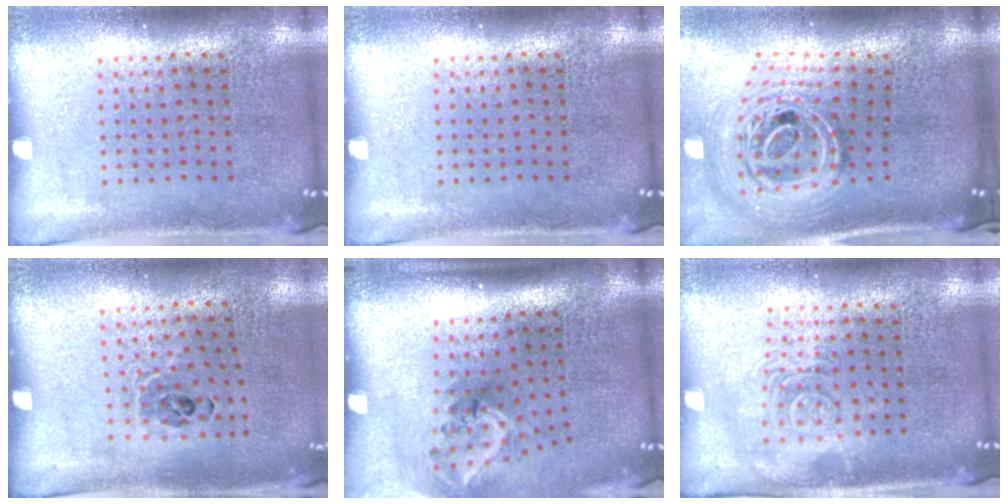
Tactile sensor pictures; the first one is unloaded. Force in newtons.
{"total": 0.0}
{"total": 3.0, "press": 2.0, "slide": 2.3}
{"total": 0.9, "press": 0.8, "slide": 0.4}
{"total": 2.1, "press": 1.3, "slide": 1.6}
{"total": 2.7, "press": 2.7, "slide": 0.4}